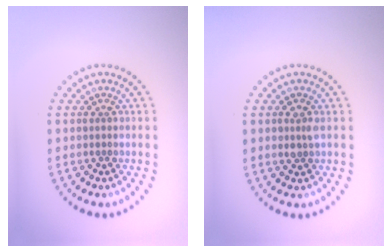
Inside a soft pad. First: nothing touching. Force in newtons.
{"total": 0.9, "press": 0.9, "slide": 0.2}